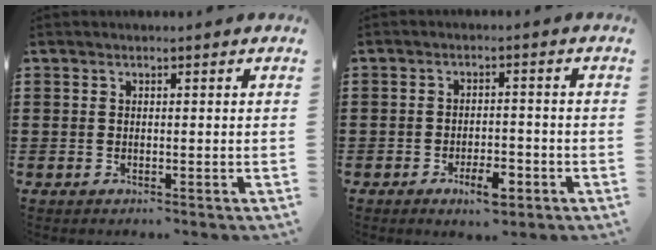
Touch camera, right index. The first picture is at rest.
{"total": 4.5, "force": [-2.6, 1.5, 3.4], "torque": [-0.063, 0.001, -0.046]}